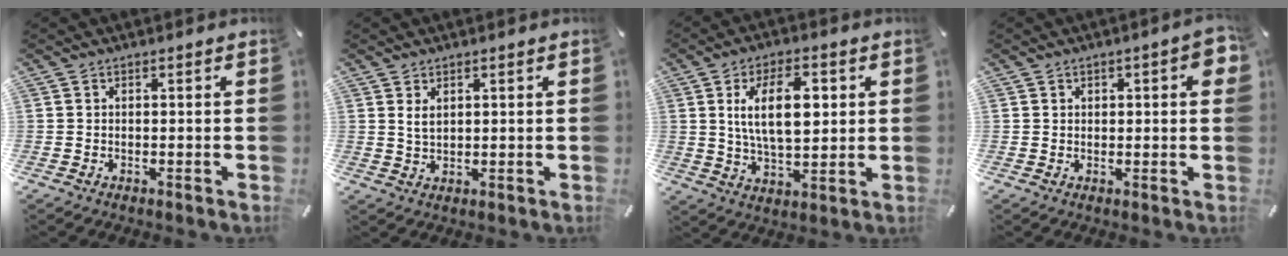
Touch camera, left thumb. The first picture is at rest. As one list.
[{"total": 2.6, "force": [1.3, 1.5, 1.7], "torque": [-0.037, 0.002, 0.024]}, {"total": 13.2, "force": [3.1, 6.8, 10.9], "torque": [-0.200, -0.003, 0.046]}, {"total": 3.8, "force": [1.0, 1.9, 3.2], "torque": [-0.038, 0.000, 0.011]}]